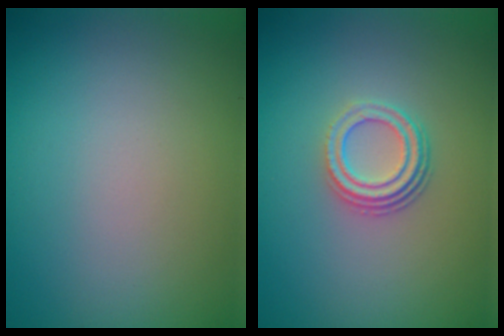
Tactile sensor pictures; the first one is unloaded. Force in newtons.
{"total": 3.2, "press": 2.3, "slide": 2.3}